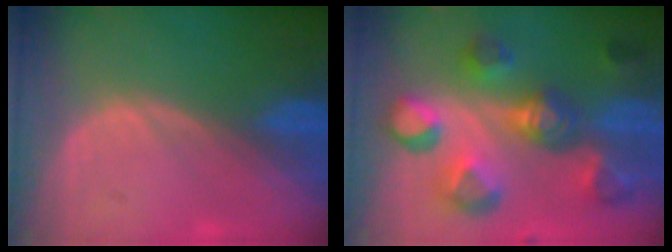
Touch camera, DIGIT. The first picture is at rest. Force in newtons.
{"total": 11.1, "press": 10.0, "slide": 4.8}